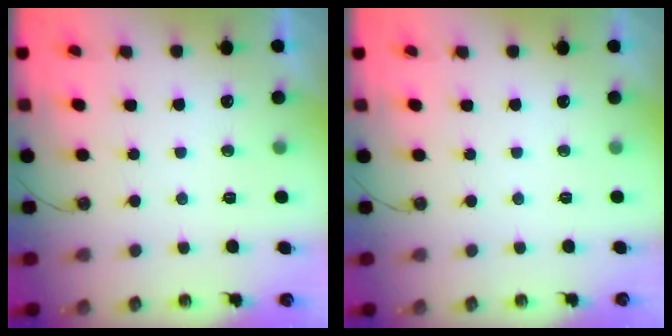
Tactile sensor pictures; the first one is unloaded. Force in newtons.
{"total": 0.0}